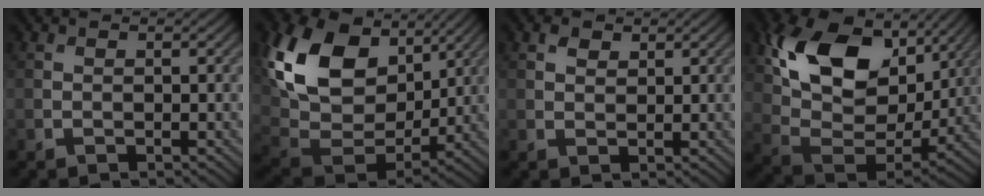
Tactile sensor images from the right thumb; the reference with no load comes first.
{"total": 16.5, "force": [6.6, 10.9, 10.5], "torque": [-0.244, 0.014, 0.133]}
{"total": 1.6, "force": [1.0, 1.0, 0.7], "torque": [-0.012, 0.001, 0.019]}
{"total": 16.1, "force": [7.1, 10.0, 10.4], "torque": [-0.205, 0.004, 0.133]}